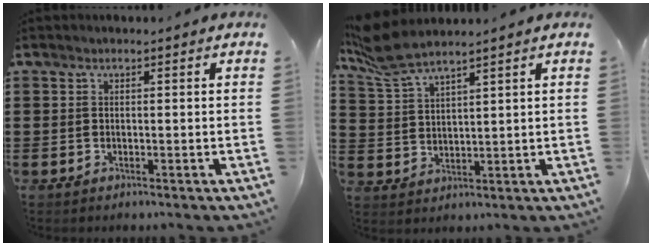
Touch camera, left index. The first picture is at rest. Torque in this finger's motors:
{"motor_torque": [0.66, -0.67, 0.16, 0.12]}